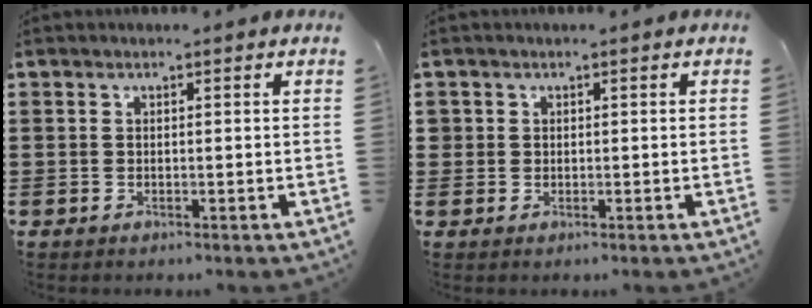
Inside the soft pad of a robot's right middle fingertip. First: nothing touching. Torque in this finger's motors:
{"motor_torque": [-0.11, 0.04, -0.05, -0.01]}